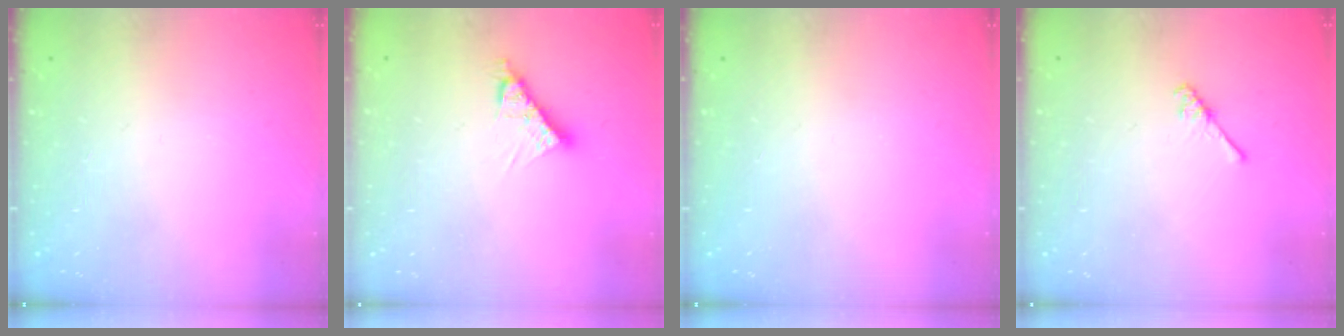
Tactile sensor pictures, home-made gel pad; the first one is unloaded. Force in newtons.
{"total": 5.9, "press": 5.9, "slide": 0.5}
{"total": 0.0}
{"total": 3.1, "press": 3.1, "slide": 0.5}